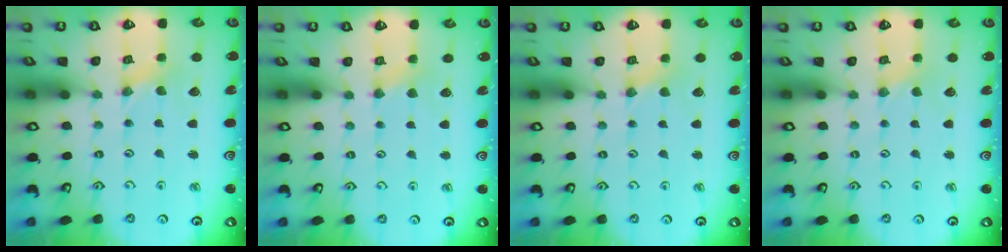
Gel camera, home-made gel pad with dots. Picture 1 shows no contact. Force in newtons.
{"total": 4.4, "press": 4.3, "slide": 0.5}
{"total": 1.4, "press": 1.4, "slide": 0.3}
{"total": 0.0}